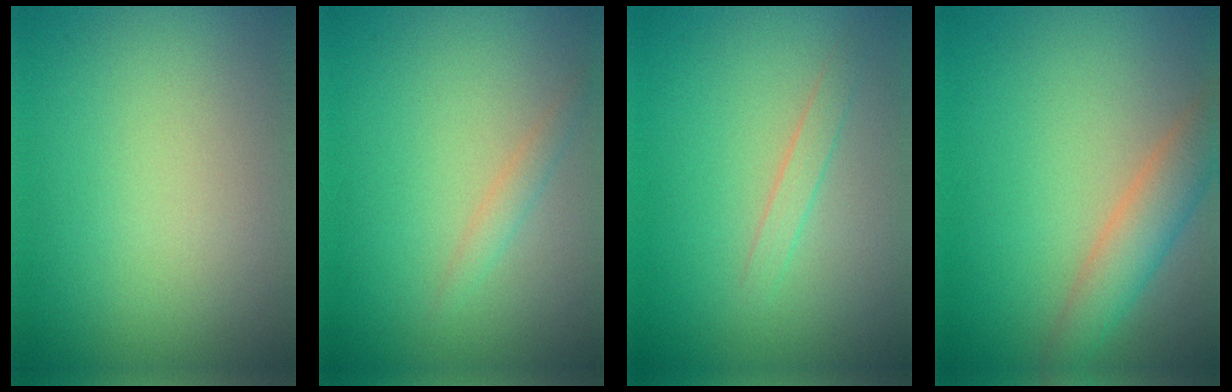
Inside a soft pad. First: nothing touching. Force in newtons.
{"total": 1.2, "press": 1.2, "slide": 0.0}
{"total": 1.2, "press": 1.2, "slide": 0.1}
{"total": 3.9, "press": 3.9, "slide": 0.1}